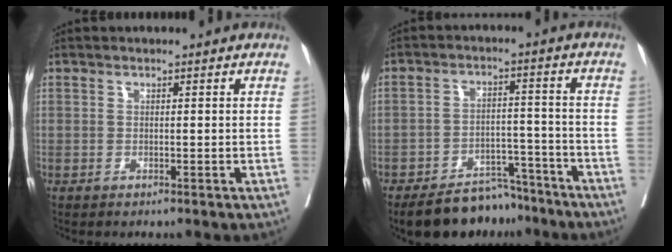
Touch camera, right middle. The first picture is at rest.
{"total": 10.2, "force": [-9.0, 3.8, 2.9], "torque": [-0.026, 0.014, -0.142]}